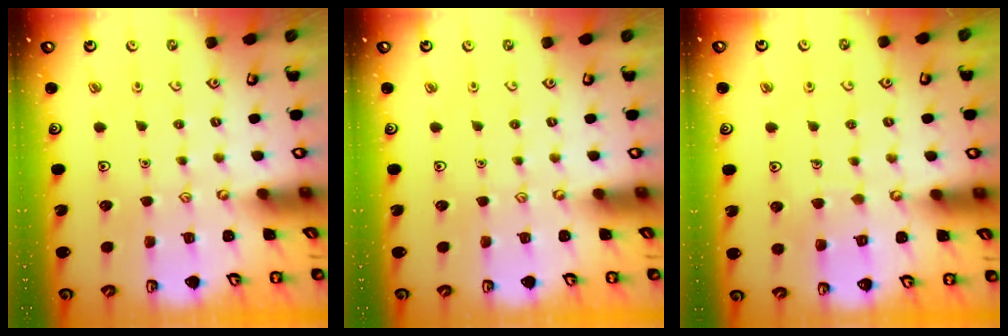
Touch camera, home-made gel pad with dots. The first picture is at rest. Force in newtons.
{"total": 0.0}
{"total": 5.6, "press": 5.6, "slide": 0.2}